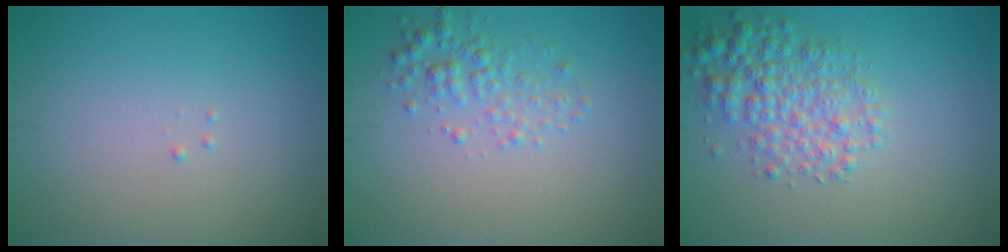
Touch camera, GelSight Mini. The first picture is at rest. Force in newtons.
{"total": 2.3, "press": 2.3, "slide": 0.1}
{"total": 4.2, "press": 4.2, "slide": 0.1}